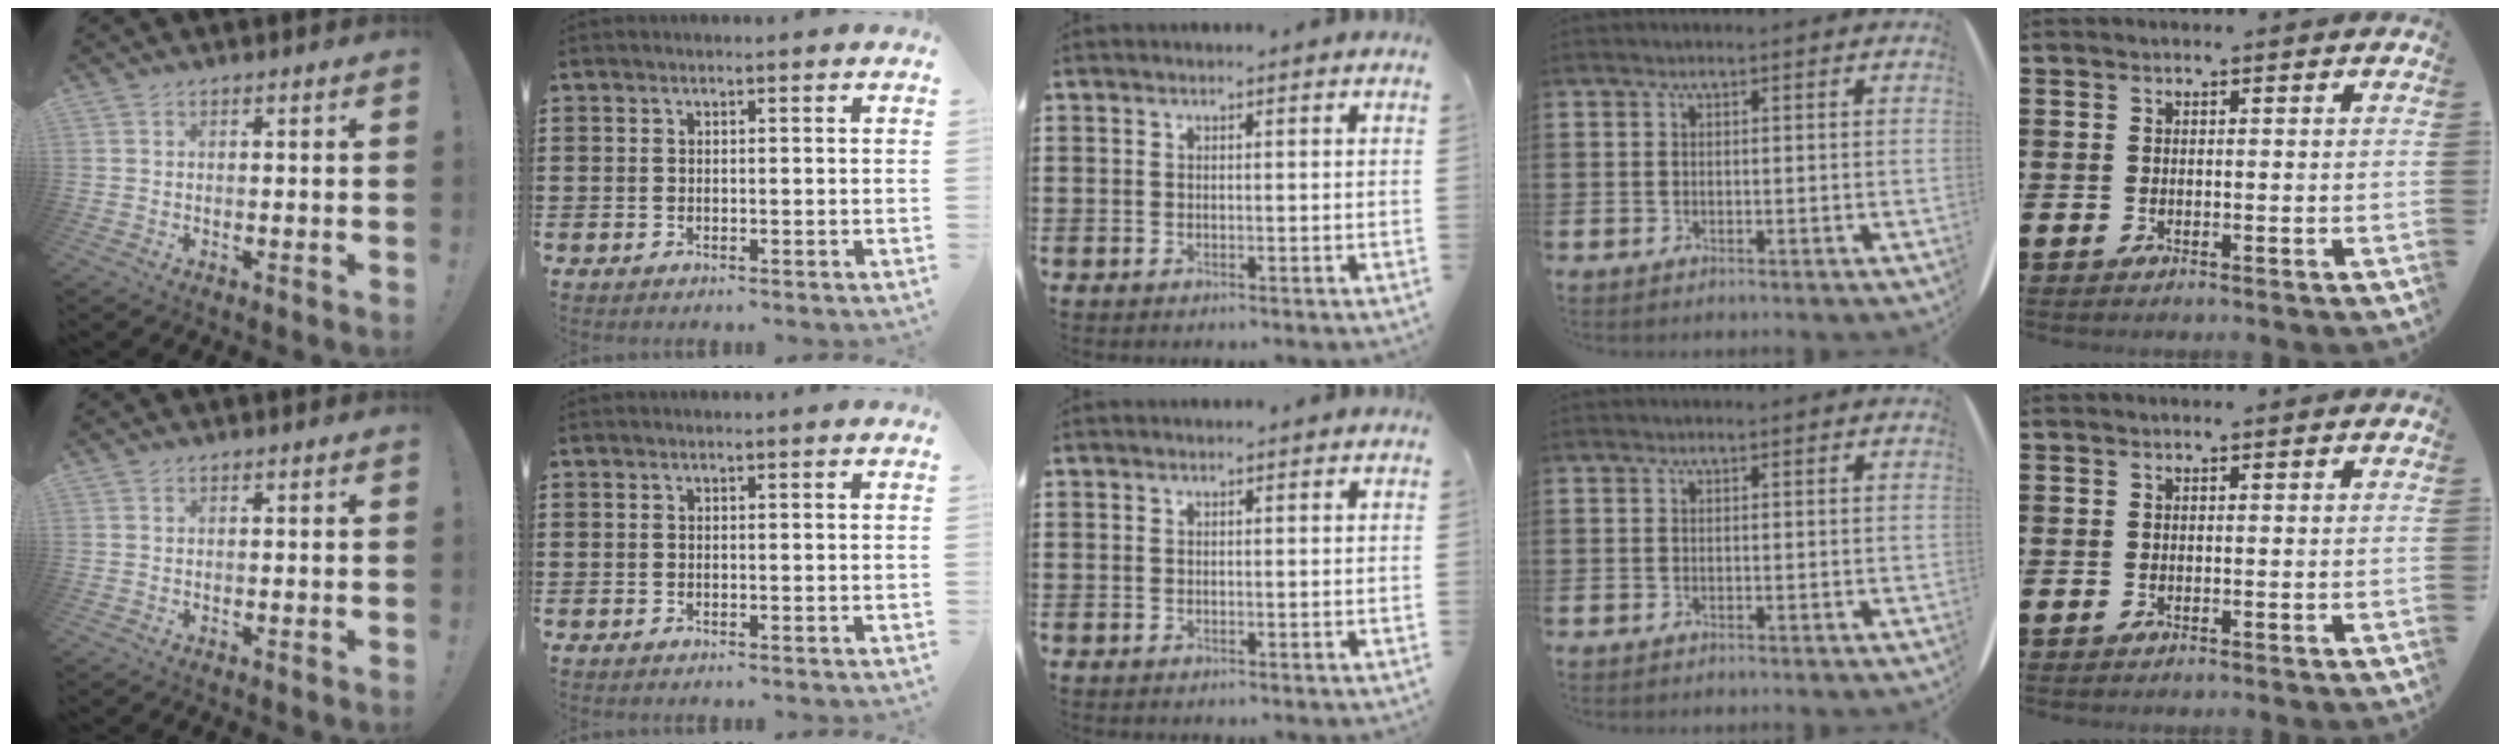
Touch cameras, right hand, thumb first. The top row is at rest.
{}